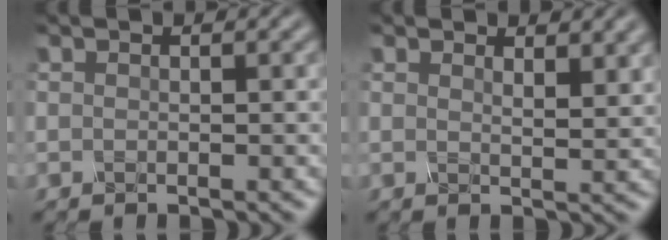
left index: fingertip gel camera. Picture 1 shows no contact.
{"total": 2.4, "force": [1.8, 0.8, 1.4], "torque": [-0.026, -0.002, 0.032]}